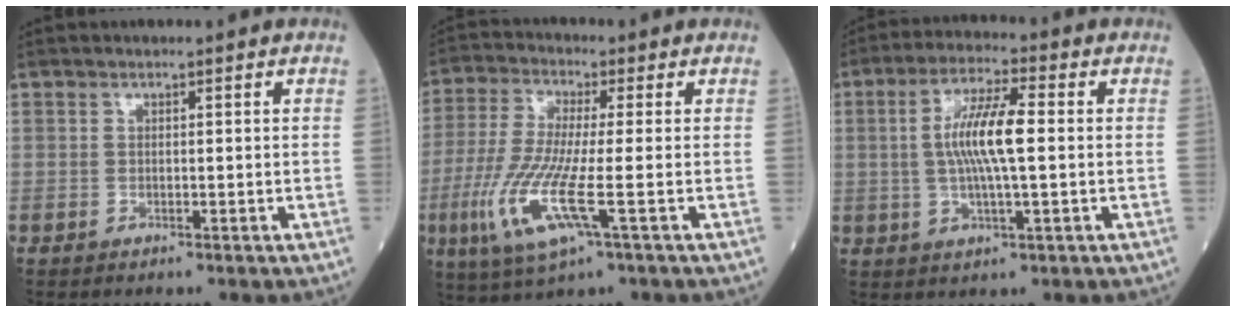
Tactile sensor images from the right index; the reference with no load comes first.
{"total": 11.6, "force": [-3.4, 1.2, 11.0], "torque": [-0.244, -0.024, -0.071]}
{"total": 9.1, "force": [0.5, 1.1, 9.0], "torque": [-0.176, 0.006, 0.006]}